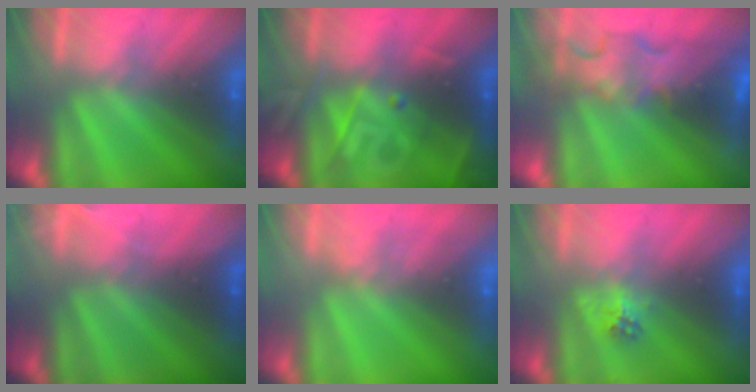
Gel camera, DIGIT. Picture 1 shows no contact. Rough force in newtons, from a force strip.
{"total": 2.8}
{"total": 4.4}
{"total": 2.9}
{"total": 5.1}
{"total": 2.1}